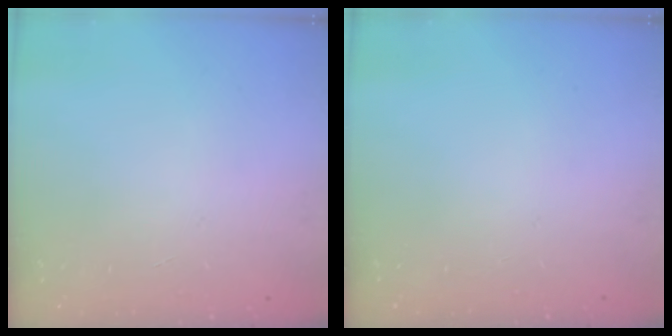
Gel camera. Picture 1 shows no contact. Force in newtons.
{"total": 0.0}